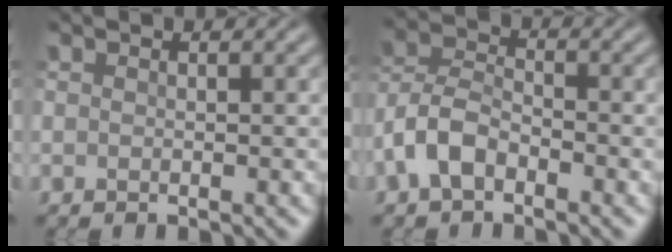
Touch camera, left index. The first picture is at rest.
{"total": 3.8, "force": [-2.0, 2.2, 2.4], "torque": [-0.055, 0.012, -0.052]}